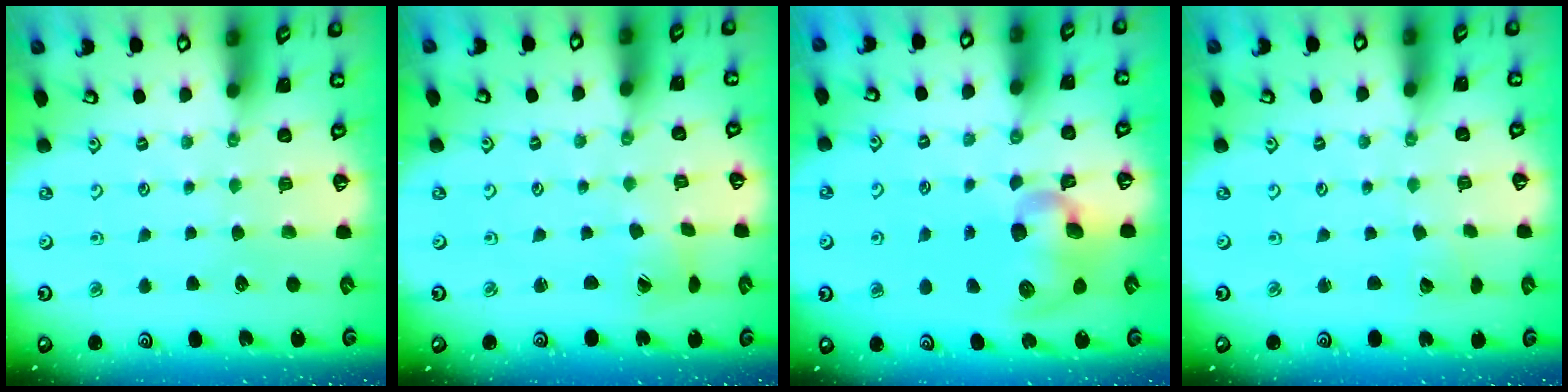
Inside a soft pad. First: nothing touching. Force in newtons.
{"total": 2.5, "press": 2.4, "slide": 0.4}
{"total": 12.6, "press": 12.4, "slide": 2.0}
{"total": 1.9, "press": 1.9, "slide": 0.1}